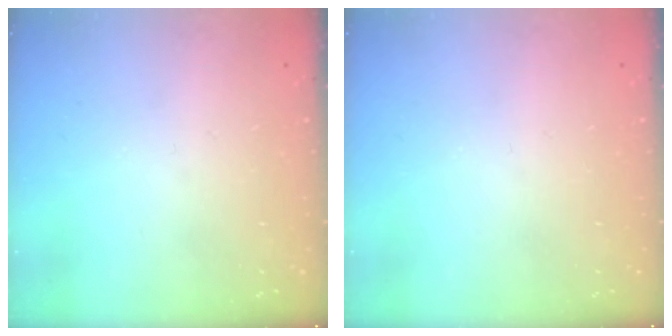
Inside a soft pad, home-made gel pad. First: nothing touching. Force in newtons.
{"total": 0.0}